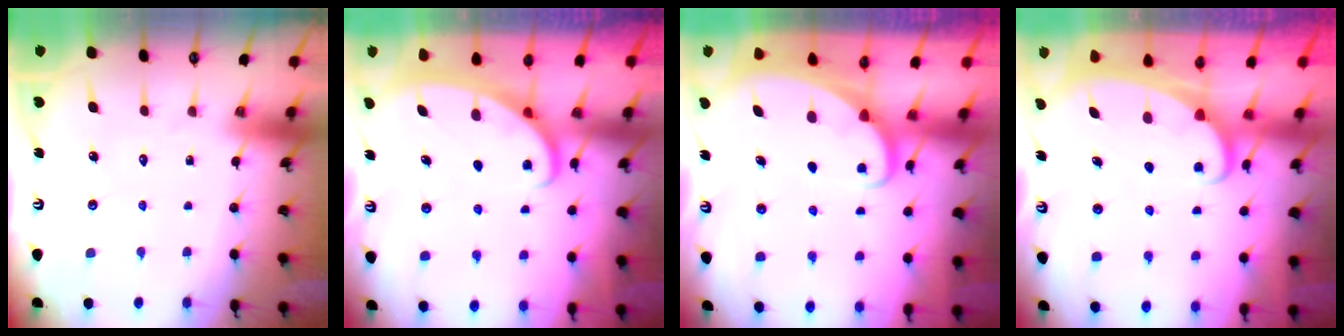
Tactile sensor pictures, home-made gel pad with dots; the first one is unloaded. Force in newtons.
{"total": 2.5, "press": 2.5, "slide": 0.4}
{"total": 2.6, "press": 2.6, "slide": 0.2}
{"total": 2.1, "press": 2.1, "slide": 0.2}